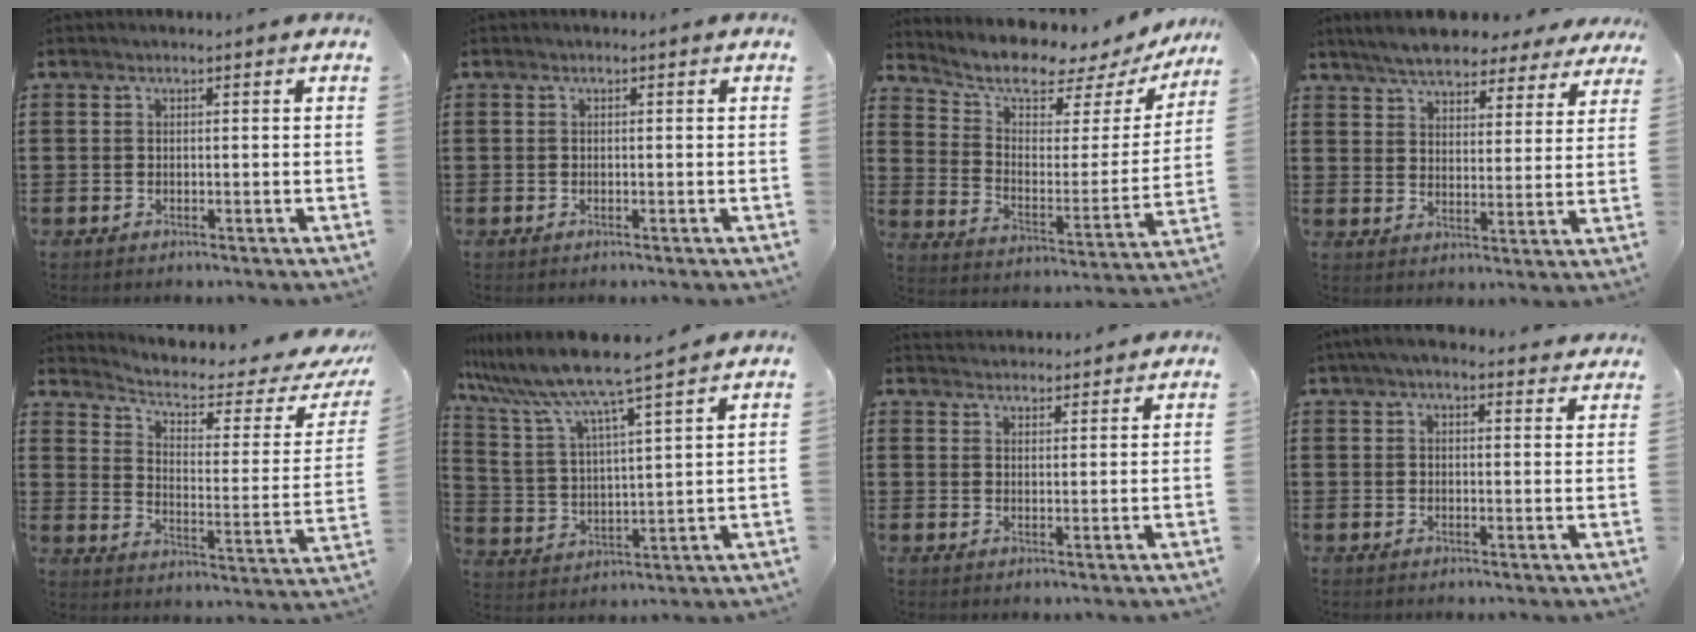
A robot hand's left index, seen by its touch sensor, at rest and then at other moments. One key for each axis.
{"total": 0.0}
{"total": 6.8, "fx": 5.9, "fy": 2.3, "fz": 2.6, "tx": -0.070, "ty": -0.052, "tz": 0.093}
{"total": 6.2, "fx": 5.8, "fy": 1.0, "fz": 1.7, "tx": -0.059, "ty": -0.018, "tz": 0.105}
{"total": 4.3, "fx": 2.9, "fy": 1.4, "fz": 2.8, "tx": -0.057, "ty": -0.029, "tz": 0.040}
{"total": 8.3, "fx": 7.3, "fy": -0.6, "fz": 3.9, "tx": -0.107, "ty": -0.050, "tz": 0.120}
{"total": 2.6, "fx": 2.6, "fy": 0.1, "fz": -0.4, "tx": 0.000, "ty": -0.006, "tz": 0.051}
{"total": 4.2, "fx": 3.6, "fy": 0.8, "fz": 2.1, "tx": -0.049, "ty": -0.002, "tz": 0.067}